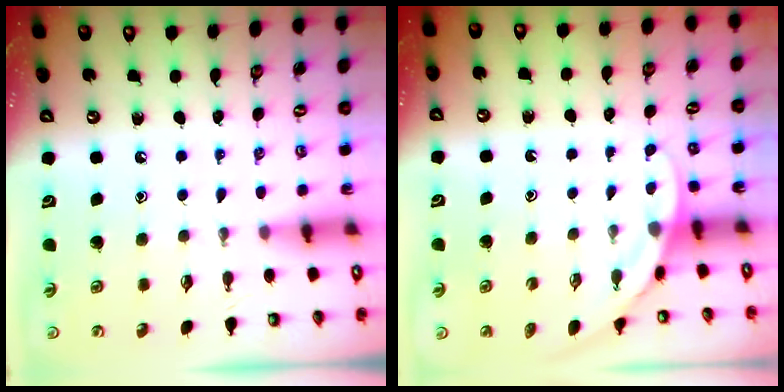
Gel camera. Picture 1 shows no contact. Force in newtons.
{"total": 3.8, "press": 3.8, "slide": 0.2}